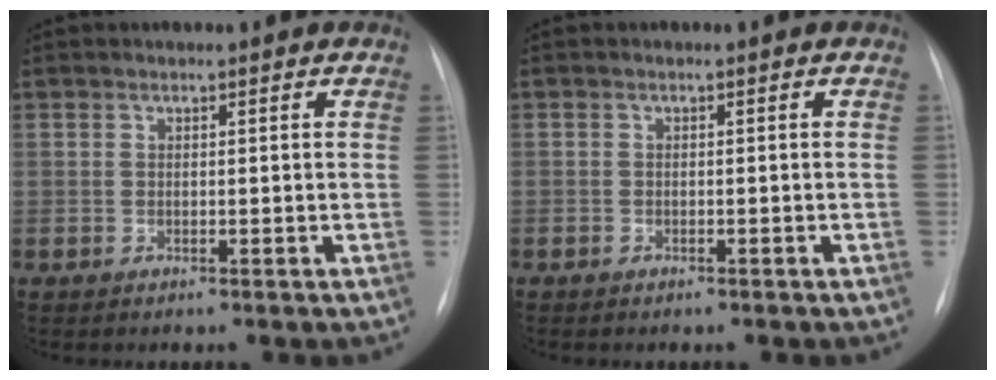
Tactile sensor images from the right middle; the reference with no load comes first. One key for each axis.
{"total": 0.6, "fx": -0.5, "fy": 0.4, "fz": 0.1, "tx": -0.004, "ty": 0.002, "tz": -0.008}